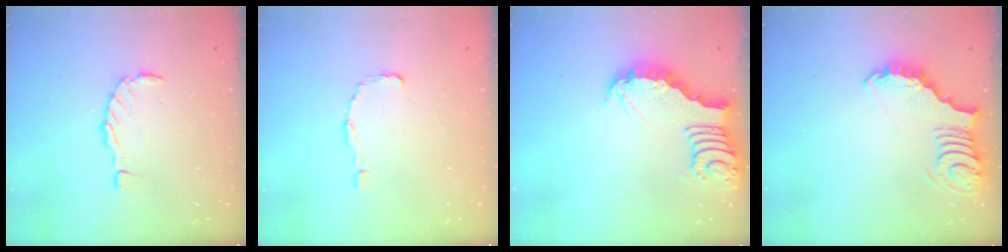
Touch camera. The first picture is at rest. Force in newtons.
{"total": 0.7, "press": 0.7, "slide": 0.0}
{"total": 5.6, "press": 5.6, "slide": 0.6}
{"total": 3.9, "press": 3.8, "slide": 0.7}